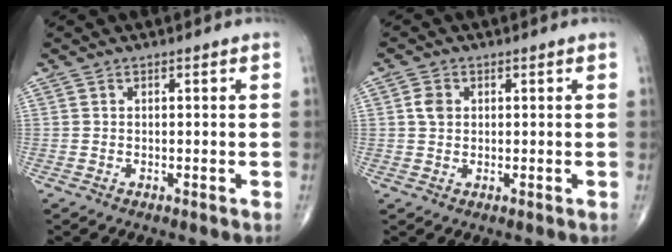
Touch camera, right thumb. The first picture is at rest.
{"total": 2.6, "force": [0.6, 2.0, 1.5], "torque": [-0.024, 0.000, 0.010]}